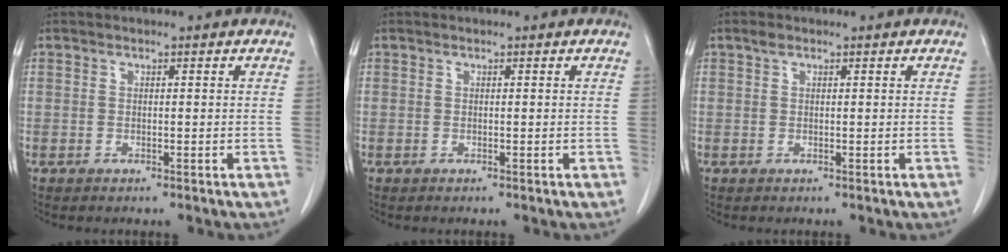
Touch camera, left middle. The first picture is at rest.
{"total": 0.0}
{"total": 0.7, "force": [0.5, 0.3, 0.4], "torque": [-0.010, 0.007, 0.010]}